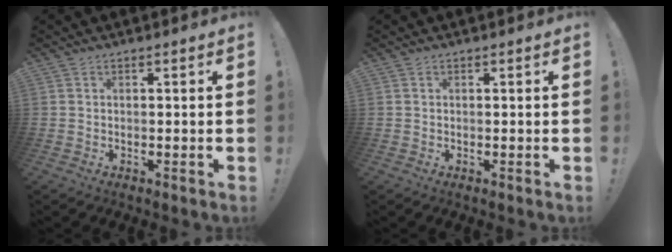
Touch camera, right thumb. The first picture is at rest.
{"total": 0.0}